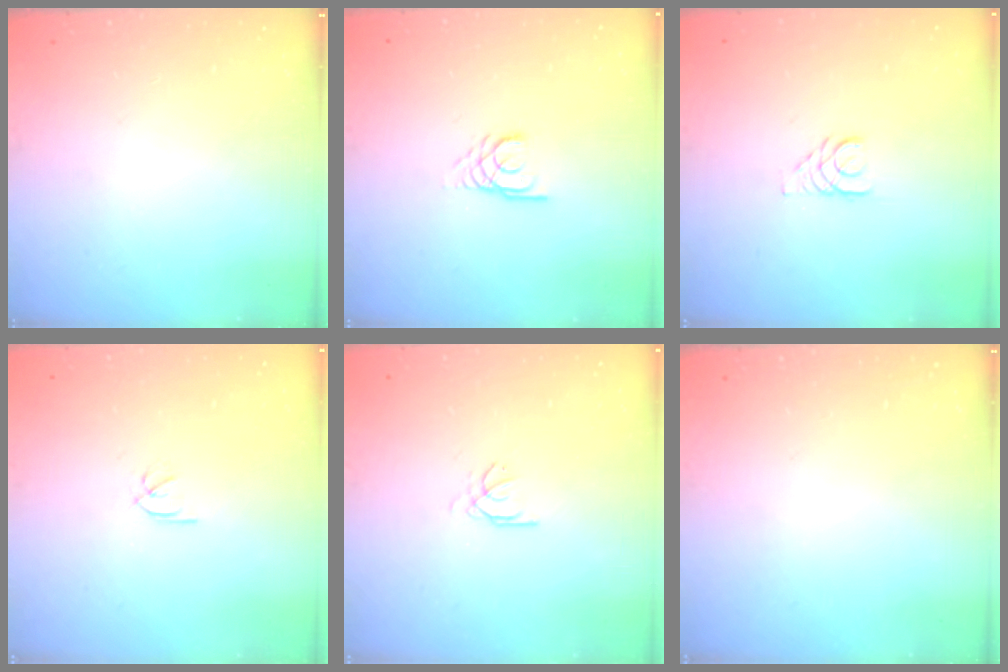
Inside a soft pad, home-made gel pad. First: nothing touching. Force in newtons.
{"total": 3.0, "press": 3.0, "slide": 0.4}
{"total": 2.7, "press": 2.7, "slide": 0.2}
{"total": 1.8, "press": 1.7, "slide": 0.5}
{"total": 0.7, "press": 0.6, "slide": 0.4}
{"total": 0.0}